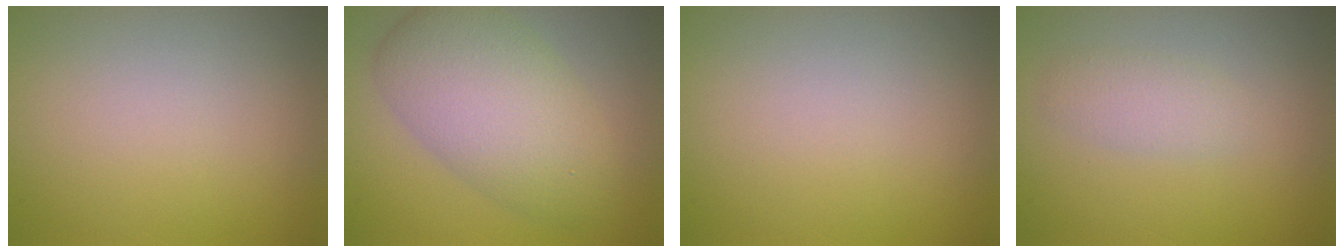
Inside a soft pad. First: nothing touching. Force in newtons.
{"total": 7.1, "press": 7.1, "slide": 0.2}
{"total": 0.0}
{"total": 1.7, "press": 1.7, "slide": 0.1}